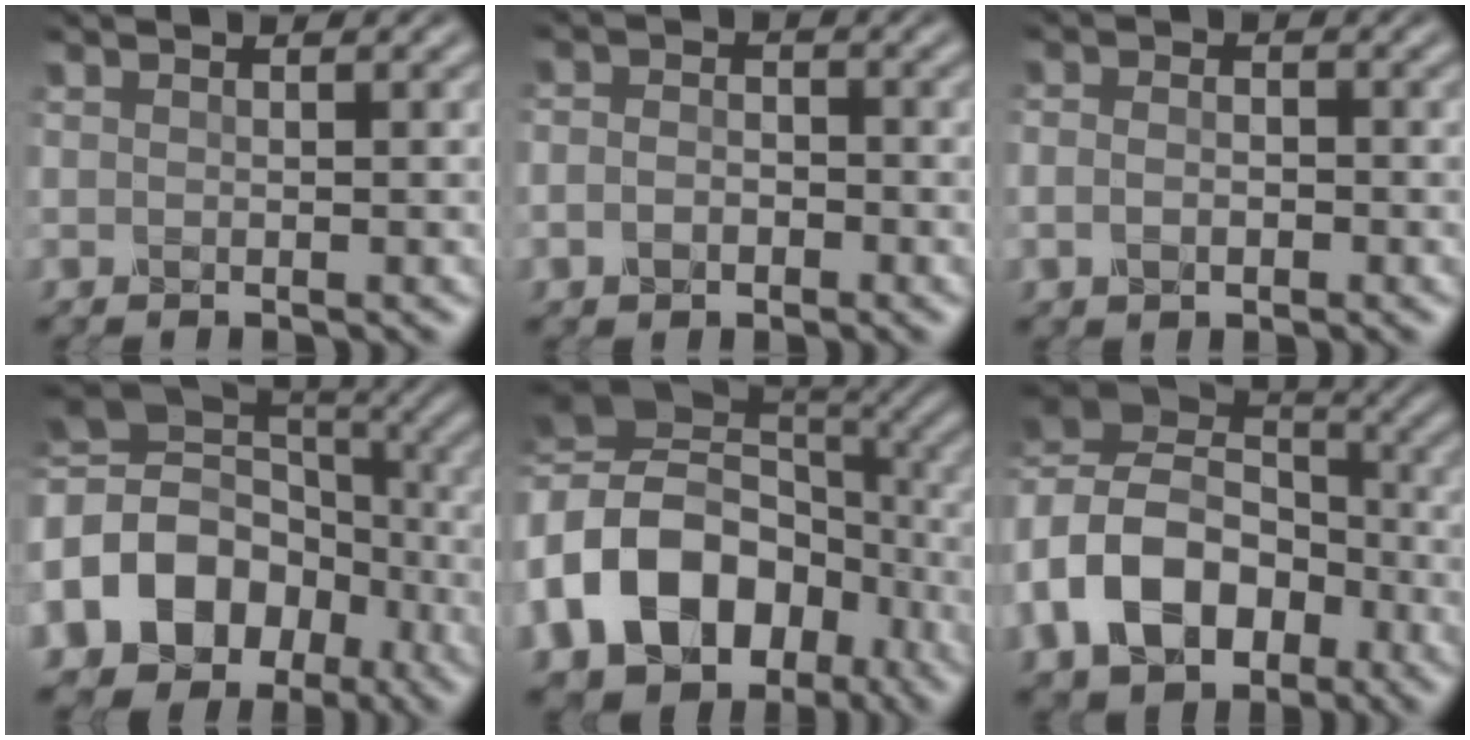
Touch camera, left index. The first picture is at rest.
{"total": 2.1, "force": [-0.9, 1.6, 1.1], "torque": [-0.021, 0.004, -0.023]}
{"total": 1.9, "force": [-0.5, 1.3, 1.2], "torque": [-0.017, 0.002, -0.018]}
{"total": 14.2, "force": [-4.4, 11.8, 6.5], "torque": [-0.151, 0.007, -0.096]}
{"total": 16.9, "force": [-4.5, 12.8, 10.0], "torque": [-0.209, -0.011, -0.085]}
{"total": 11.1, "force": [-3.4, 8.3, 6.6], "torque": [-0.138, 0.005, -0.074]}